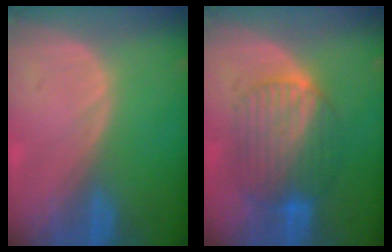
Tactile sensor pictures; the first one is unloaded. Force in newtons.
{"total": 8.4, "press": 8.4, "slide": 0.5}